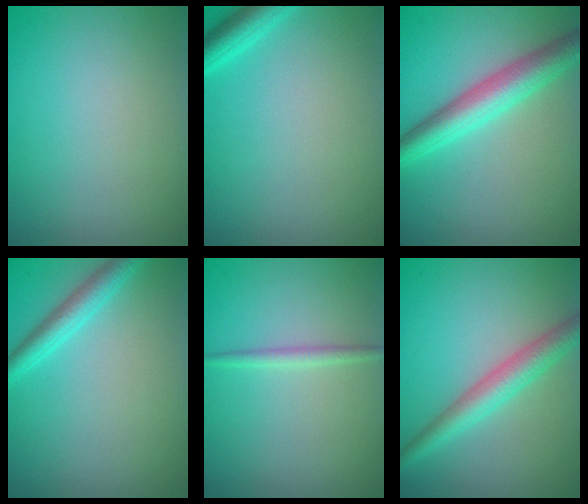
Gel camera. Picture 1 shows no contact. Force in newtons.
{"total": 2.6, "press": 2.6, "slide": 0.2}
{"total": 5.0, "press": 5.0, "slide": 0.0}
{"total": 2.6, "press": 2.6, "slide": 0.2}
{"total": 1.1, "press": 1.1, "slide": 0.0}
{"total": 3.7, "press": 3.7, "slide": 0.0}